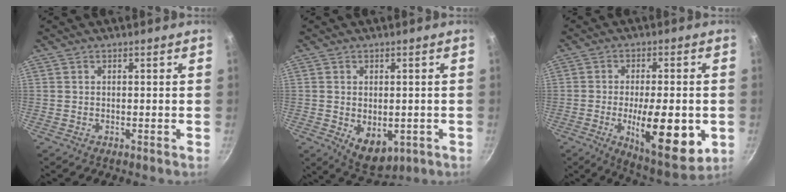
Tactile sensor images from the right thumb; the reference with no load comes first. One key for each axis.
{"total": 7.6, "fx": -1.4, "fy": 5.0, "fz": 5.6, "tx": -0.068, "ty": -0.010, "tz": -0.003}
{"total": 16.8, "fx": -3.7, "fy": 5.9, "fz": 15.3, "tx": -0.211, "ty": -0.007, "tz": -0.049}